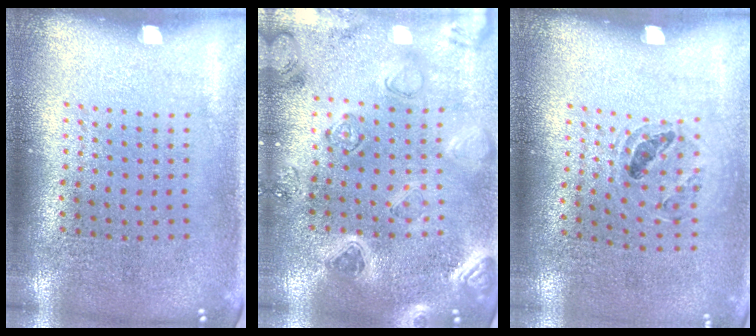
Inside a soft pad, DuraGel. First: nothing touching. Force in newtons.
{"total": 2.2, "press": 2.2, "slide": 0.5}
{"total": 0.9, "press": 0.9, "slide": 0.2}